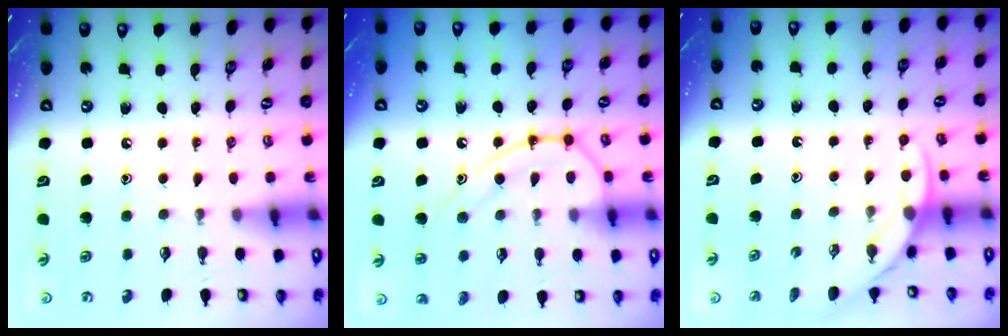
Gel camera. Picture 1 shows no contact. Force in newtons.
{"total": 12.8, "press": 12.7, "slide": 0.9}
{"total": 5.4, "press": 5.4, "slide": 0.2}